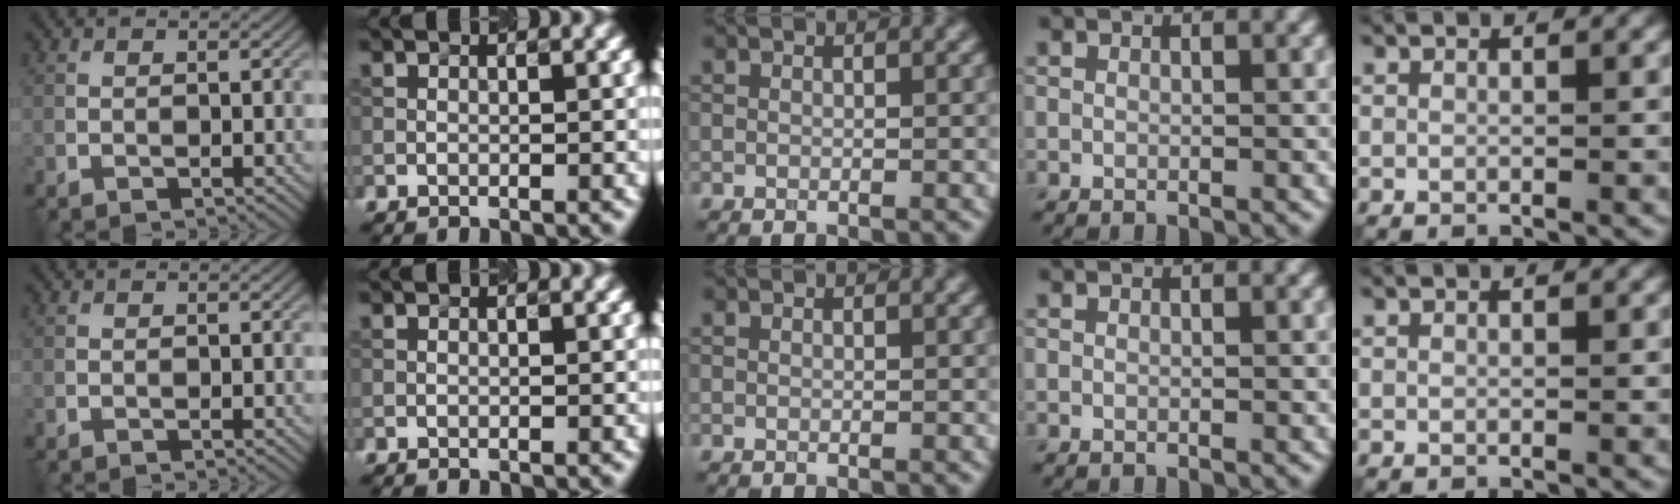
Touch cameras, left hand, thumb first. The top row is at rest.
{}